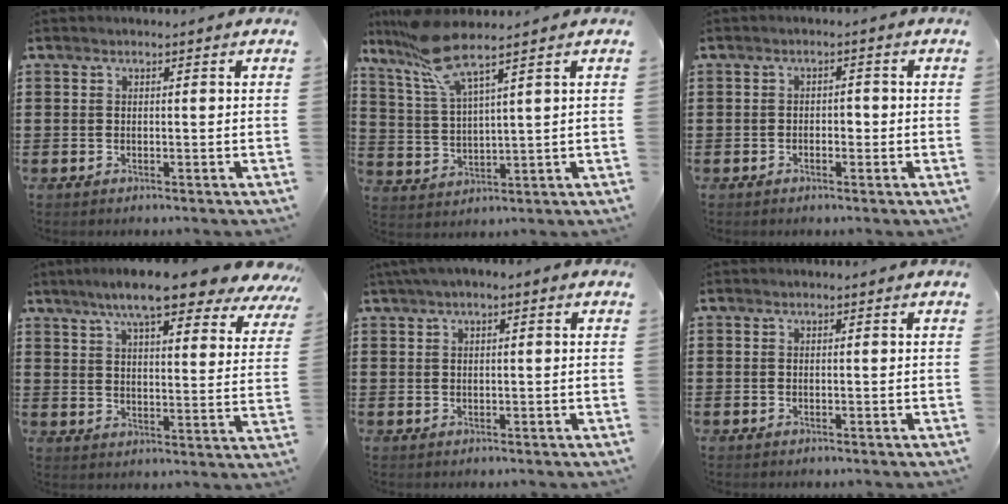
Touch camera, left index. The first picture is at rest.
{"total": 8.7, "force": [6.7, 1.0, 5.4], "torque": [-0.135, -0.019, 0.119]}
{"total": 1.3, "force": [-0.7, 0.7, 0.9], "torque": [-0.020, 0.003, -0.017]}
{"total": 10.7, "force": [8.8, 1.1, 6.0], "torque": [-0.122, -0.038, 0.148]}
{"total": 1.5, "force": [0.5, 0.4, 1.4], "torque": [-0.025, 0.003, 0.009]}
{"total": 0.0}